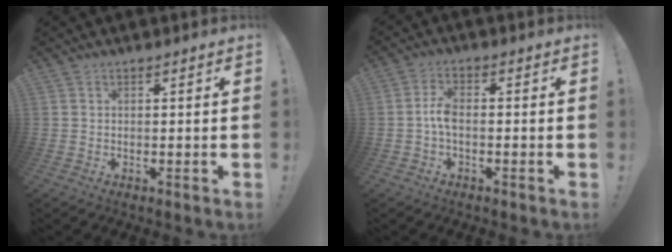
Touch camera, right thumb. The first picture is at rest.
{"total": 4.7, "force": [-1.0, 2.0, 4.1], "torque": [-0.087, 0.003, -0.019]}